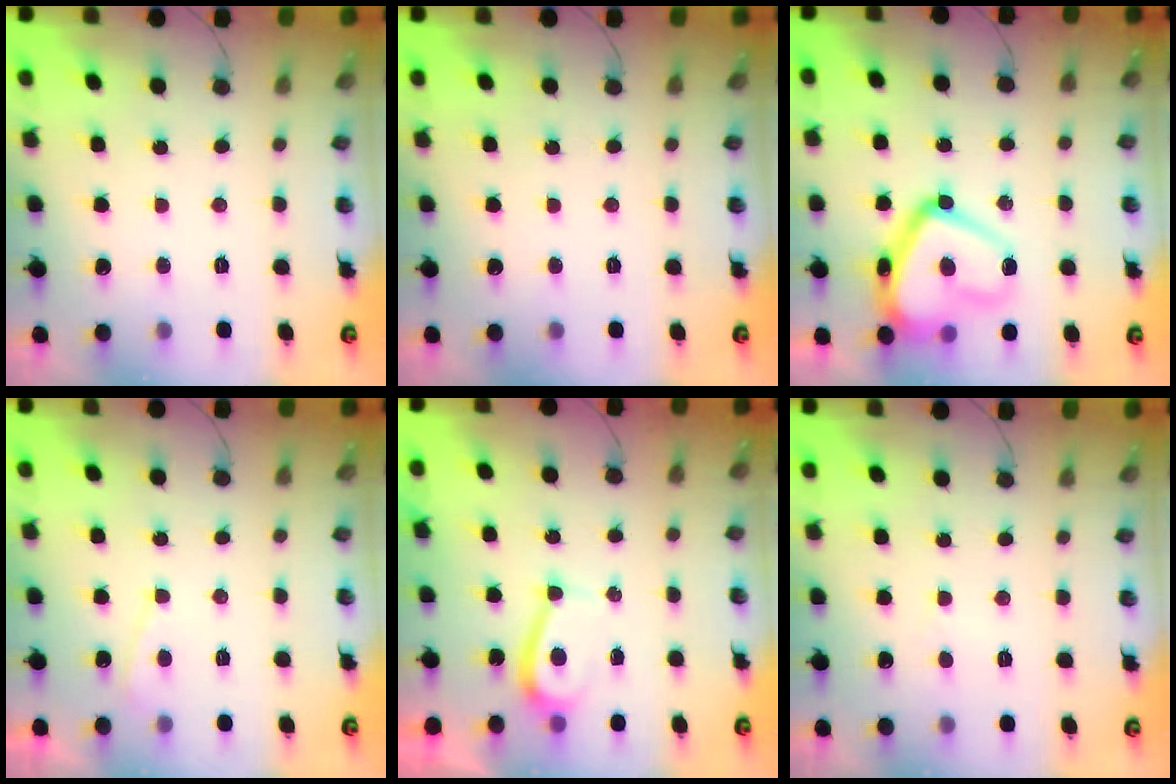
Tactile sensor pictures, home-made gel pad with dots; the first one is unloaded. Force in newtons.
{"total": 0.0}
{"total": 19.2, "press": 19.1, "slide": 1.4}
{"total": 2.9, "press": 2.9, "slide": 0.3}
{"total": 3.2, "press": 3.2, "slide": 0.6}
{"total": 2.2, "press": 2.2, "slide": 0.3}